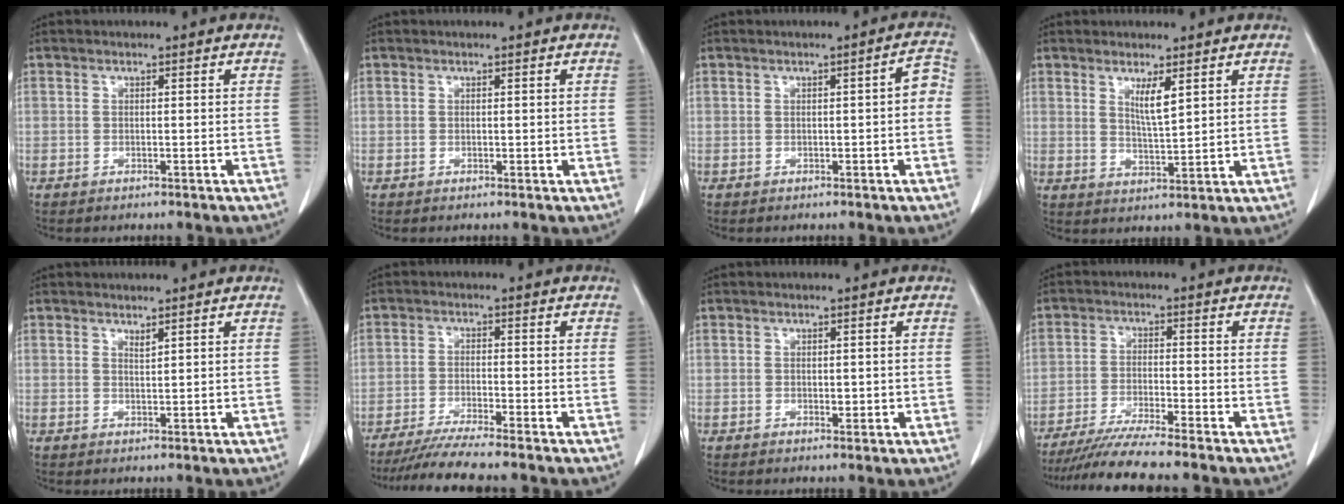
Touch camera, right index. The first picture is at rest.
{"total": 0.0}
{"total": 2.9, "force": [-0.2, 0.8, 2.8], "torque": [-0.030, 0.021, -0.003]}
{"total": 4.0, "force": [2.2, 0.3, 3.4], "torque": [-0.061, -0.013, 0.043]}
{"total": 1.2, "force": [1.0, 0.0, 0.6], "torque": [-0.010, -0.008, 0.018]}
{"total": 6.2, "force": [-5.3, -1.5, 2.8], "torque": [-0.047, -0.026, -0.096]}
{"total": 1.4, "force": [0.1, 0.8, 1.2], "torque": [-0.013, -0.002, 0.002]}
{"total": 7.5, "force": [-6.6, -1.7, 3.2], "torque": [-0.051, -0.027, -0.117]}